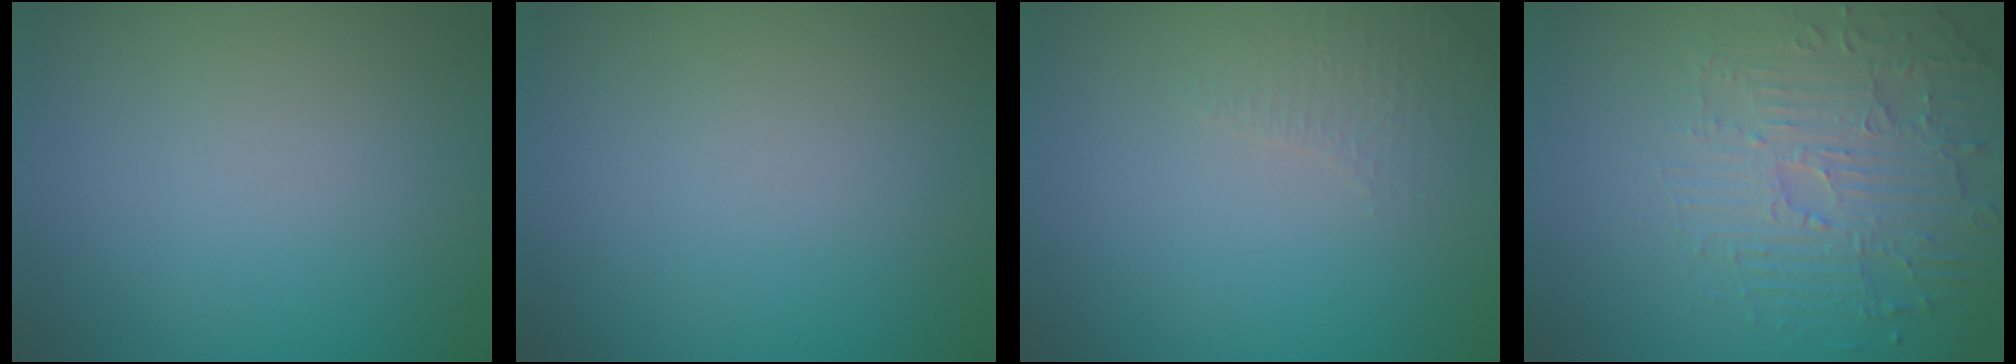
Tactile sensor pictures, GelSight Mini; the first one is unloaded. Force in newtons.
{"total": 0.0}
{"total": 1.6, "press": 1.6, "slide": 0.4}
{"total": 4.6, "press": 3.8, "slide": 2.5}